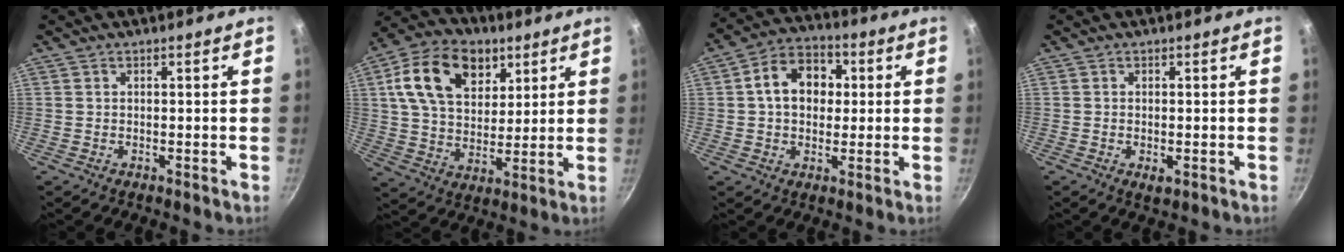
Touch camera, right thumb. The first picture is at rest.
{"total": 17.9, "force": [7.3, 12.1, 10.9], "torque": [-0.166, -0.012, 0.117]}
{"total": 11.3, "force": [1.6, 8.5, 7.3], "torque": [-0.083, 0.021, 0.010]}
{"total": 1.8, "force": [-0.4, 0.9, 1.5], "torque": [-0.024, -0.006, -0.005]}